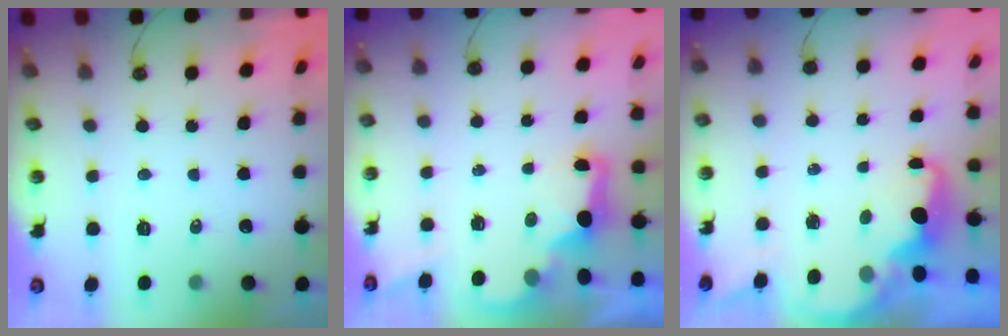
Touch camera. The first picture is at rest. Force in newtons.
{"total": 2.7, "press": 2.6, "slide": 0.5}
{"total": 2.4, "press": 2.3, "slide": 0.7}